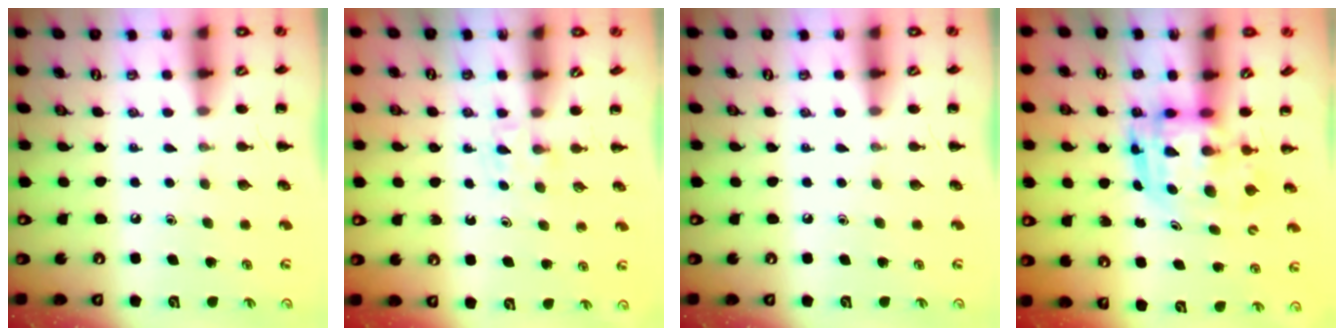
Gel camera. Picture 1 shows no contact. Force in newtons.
{"total": 2.2, "press": 2.0, "slide": 0.9}
{"total": 0.0}
{"total": 3.6, "press": 3.6, "slide": 0.7}